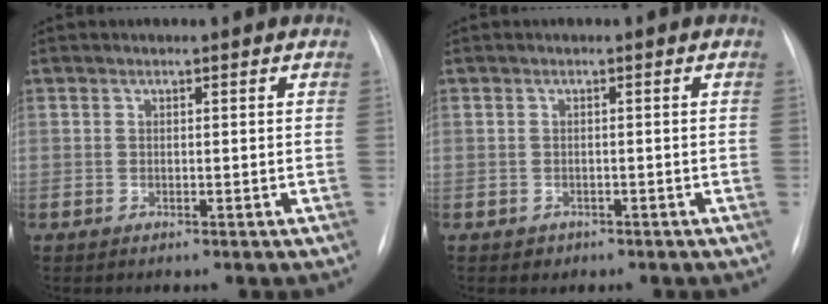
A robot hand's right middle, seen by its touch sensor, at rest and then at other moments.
{"total": 1.1, "force": [-0.6, 0.8, 0.0], "torque": [-0.001, 0.003, -0.007]}